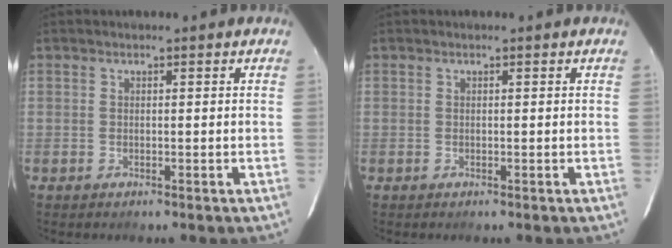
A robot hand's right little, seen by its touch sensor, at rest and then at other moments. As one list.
[{"total": 0.0}]